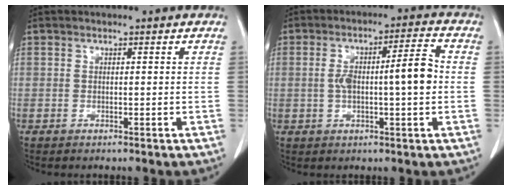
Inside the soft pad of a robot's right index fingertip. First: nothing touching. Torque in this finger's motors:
{"motor_torque": [0.31, 0.07, 0.18, 0.05]}